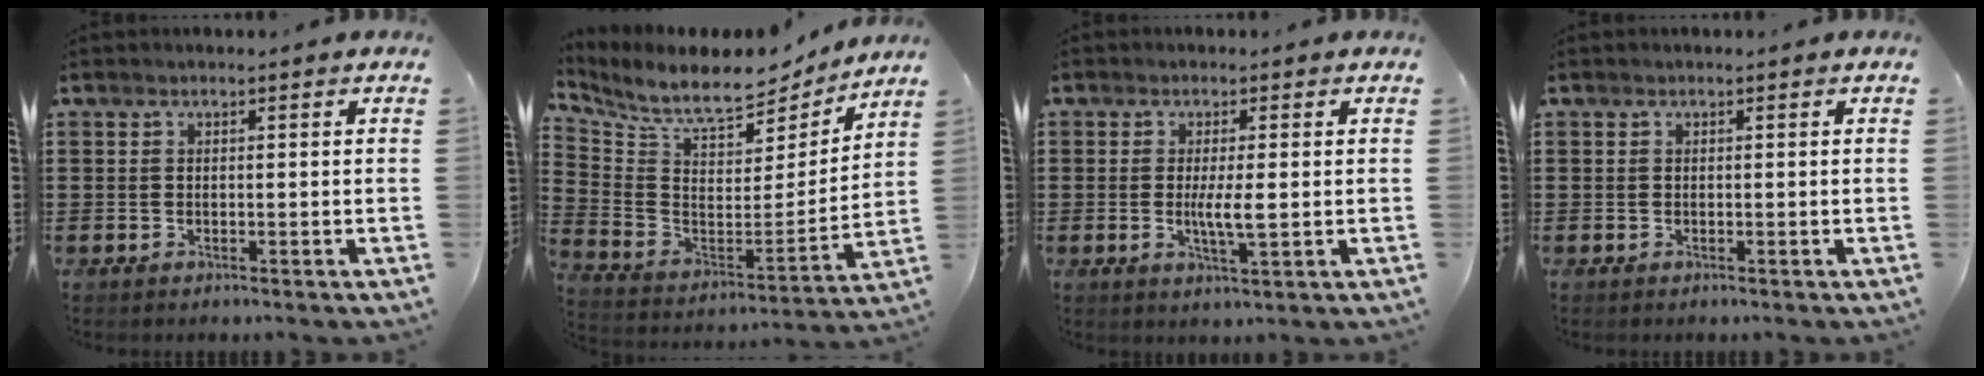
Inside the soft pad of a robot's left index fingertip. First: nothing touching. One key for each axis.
{"total": 8.9, "fx": 7.6, "fy": 2.2, "fz": 3.9, "tx": -0.106, "ty": -0.058, "tz": 0.129}
{"total": 4.2, "fx": 0.0, "fy": 0.6, "fz": 4.2, "tx": -0.074, "ty": -0.005, "tz": -0.001}
{"total": 0.0}